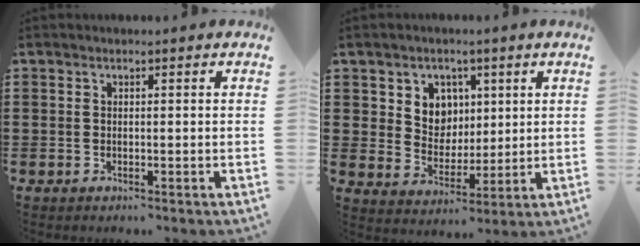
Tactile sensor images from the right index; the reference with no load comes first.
{"total": 5.8, "force": [2.4, 5.1, 1.3], "torque": [-0.046, 0.006, 0.041]}